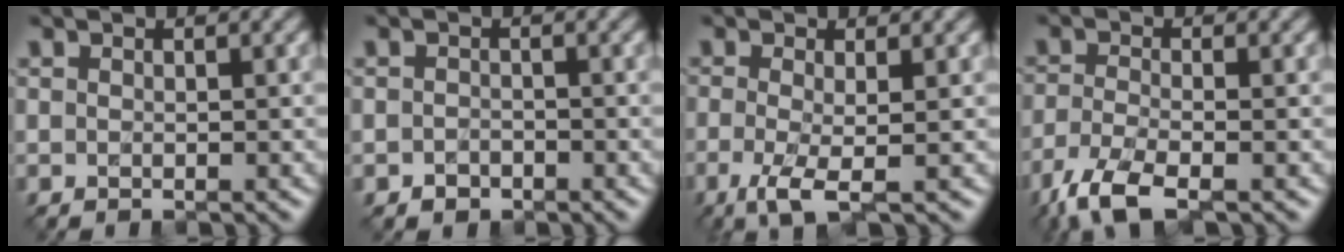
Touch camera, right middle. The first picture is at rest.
{"total": 0.6, "force": [-0.4, 0.3, -0.4], "torque": [0.001, 0.010, -0.007]}
{"total": 3.3, "force": [-1.2, 0.6, 2.9], "torque": [-0.071, -0.002, -0.031]}
{"total": 4.5, "force": [-3.3, 1.1, 2.9], "torque": [-0.077, -0.005, -0.075]}